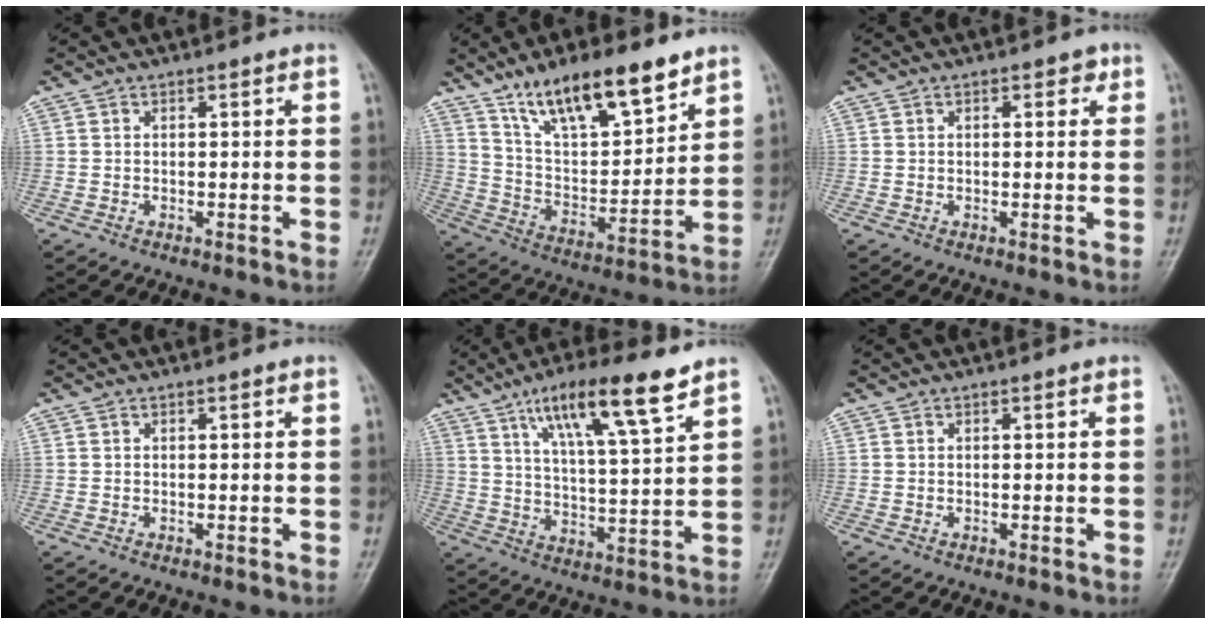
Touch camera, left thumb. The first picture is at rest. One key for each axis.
{"total": 17.3, "fx": 11.8, "fy": 5.8, "fz": 11.2, "tx": -0.160, "ty": -0.055, "tz": 0.218}
{"total": 2.3, "fx": 1.0, "fy": 1.3, "fz": 1.6, "tx": -0.009, "ty": 0.001, "tz": 0.009}
{"total": 0.0}
{"total": 14.4, "fx": 8.8, "fy": 2.4, "fz": 11.1, "tx": -0.183, "ty": -0.035, "tz": 0.154}
{"total": 0.0}